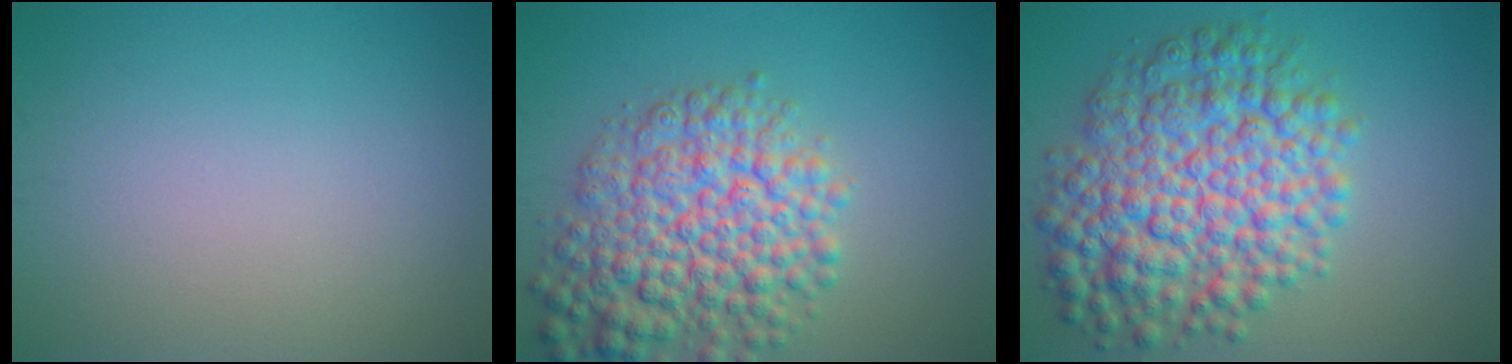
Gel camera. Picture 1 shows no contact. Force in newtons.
{"total": 8.4, "press": 8.4, "slide": 0.3}
{"total": 10.2, "press": 10.2, "slide": 0.1}